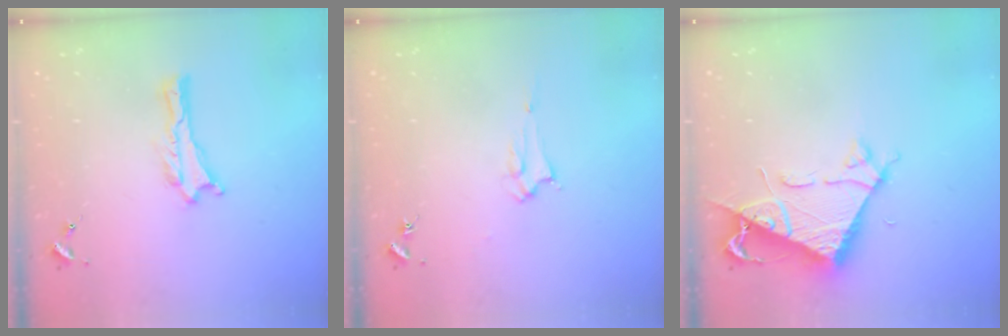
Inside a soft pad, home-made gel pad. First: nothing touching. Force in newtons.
{"total": 1.6, "press": 1.6, "slide": 0.2}
{"total": 6.8, "press": 6.7, "slide": 0.6}